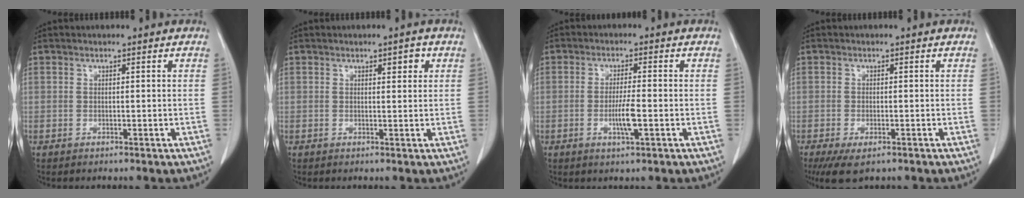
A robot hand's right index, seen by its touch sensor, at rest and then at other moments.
{"total": 1.7, "force": [0.8, 0.6, 1.3], "torque": [-0.017, -0.001, 0.010]}
{"total": 4.4, "force": [-1.2, 0.3, 4.2], "torque": [-0.081, -0.006, -0.021]}
{"total": 5.0, "force": [-3.3, 1.7, 3.3], "torque": [-0.056, -0.013, -0.051]}